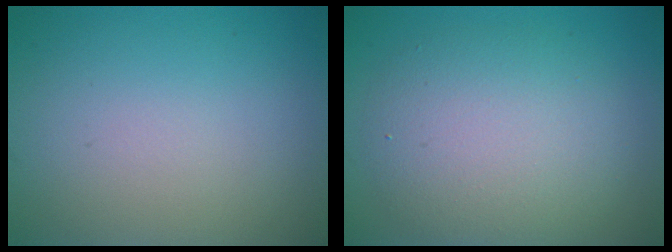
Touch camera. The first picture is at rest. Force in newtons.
{"total": 6.0, "press": 6.0, "slide": 0.2}